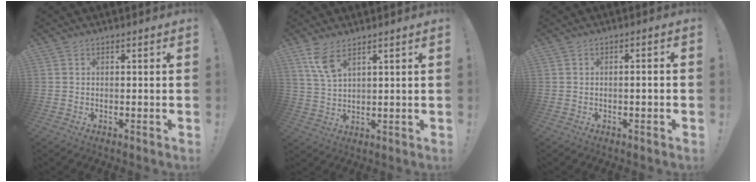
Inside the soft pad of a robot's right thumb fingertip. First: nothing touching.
{"total": 6.7, "force": [4.5, 2.1, 4.5], "torque": [-0.081, -0.023, 0.083]}
{"total": 1.9, "force": [-0.7, 0.0, 1.7], "torque": [-0.035, 0.004, -0.014]}